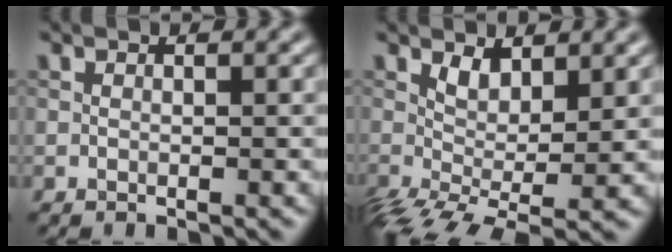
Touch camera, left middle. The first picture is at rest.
{"total": 4.0, "force": [0.1, 1.8, 3.6], "torque": [-0.069, -0.008, 0.006]}